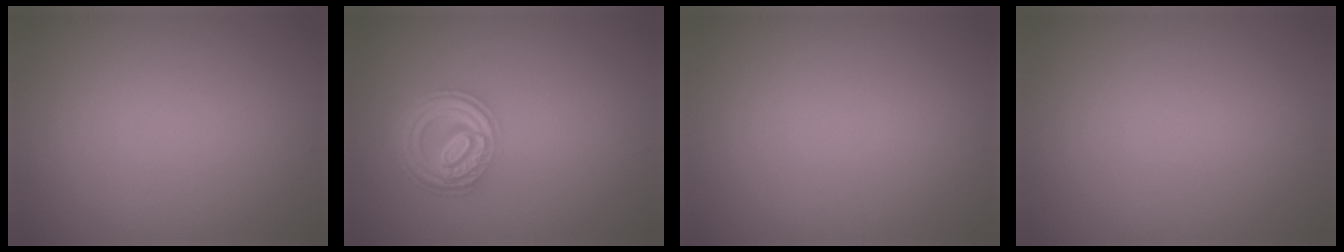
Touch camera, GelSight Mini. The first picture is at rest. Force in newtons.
{"total": 4.6, "press": 3.5, "slide": 3.0}
{"total": 0.0}
{"total": 0.0}